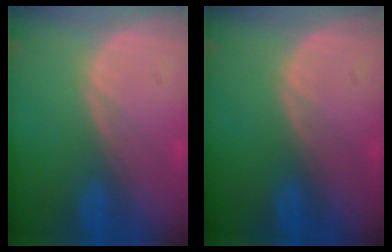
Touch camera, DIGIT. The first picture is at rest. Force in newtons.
{"total": 0.0}